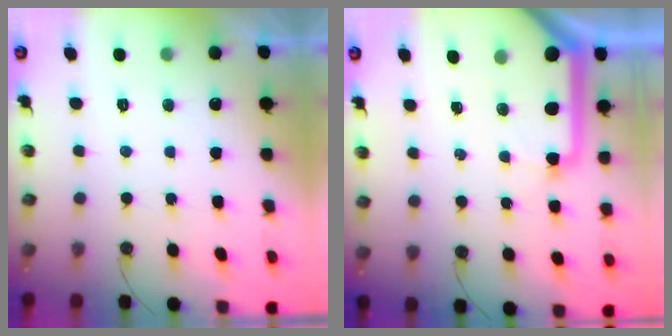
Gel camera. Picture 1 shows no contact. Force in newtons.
{"total": 14.9, "press": 14.8, "slide": 1.8}